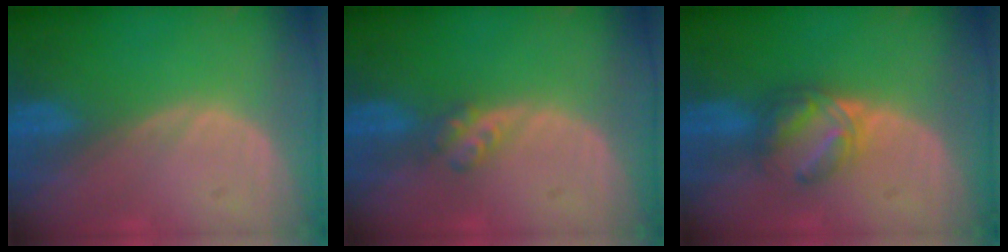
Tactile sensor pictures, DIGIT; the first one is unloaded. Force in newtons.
{"total": 2.7, "press": 2.3, "slide": 1.3}
{"total": 6.1, "press": 5.3, "slide": 3.0}